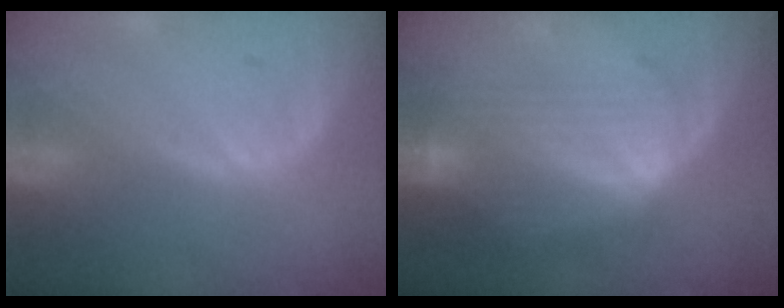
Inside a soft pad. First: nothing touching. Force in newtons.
{"total": 7.3, "press": 7.2, "slide": 1.4}